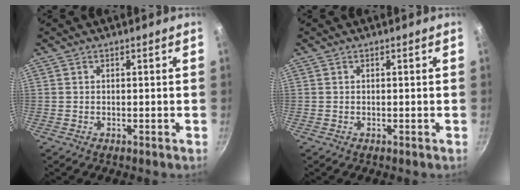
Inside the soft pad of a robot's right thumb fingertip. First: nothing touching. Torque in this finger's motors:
{"motor_torque": [0.07, -0.01, 0.16, 0.03, 0.03]}